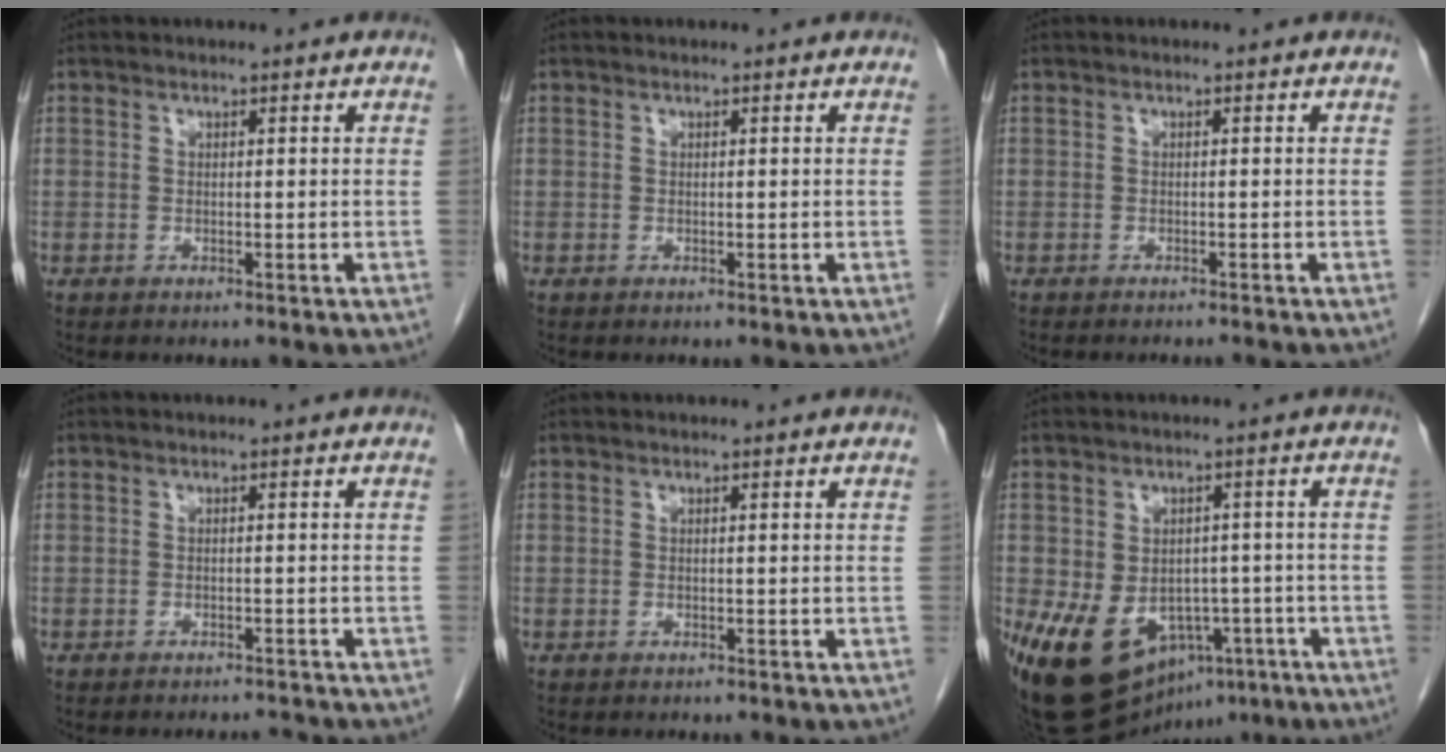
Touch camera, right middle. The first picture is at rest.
{"total": 0.0}
{"total": 2.2, "force": [-2.1, -0.4, 0.5], "torque": [-0.004, -0.003, -0.027]}
{"total": 2.9, "force": [-2.9, -0.3, 0.1], "torque": [0.002, -0.007, -0.040]}
{"total": 1.3, "force": [-1.2, 0.2, 0.4], "torque": [-0.017, -0.006, -0.013]}
{"total": 16.7, "force": [-7.8, 11.1, 9.8], "torque": [-0.193, 0.001, -0.101]}